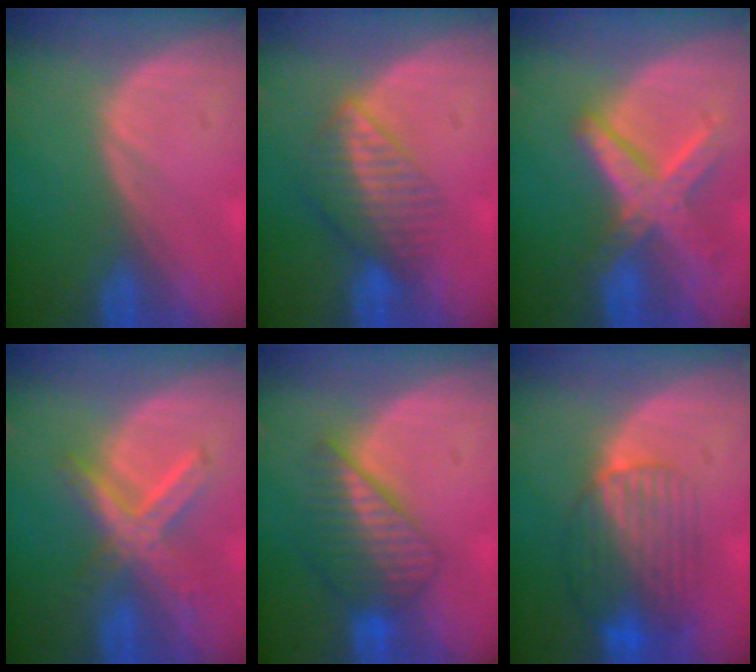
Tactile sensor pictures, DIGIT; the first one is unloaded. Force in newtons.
{"total": 6.7, "press": 5.7, "slide": 3.5}
{"total": 8.2, "press": 7.0, "slide": 4.2}
{"total": 7.2, "press": 6.4, "slide": 3.4}
{"total": 6.3, "press": 6.1, "slide": 1.4}
{"total": 8.1, "press": 7.4, "slide": 3.2}